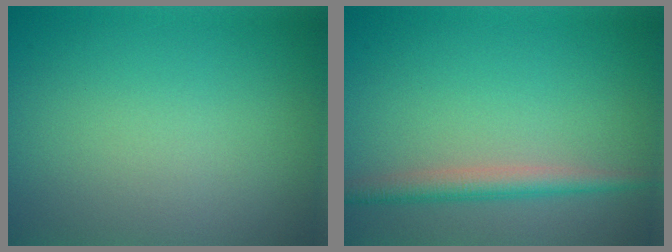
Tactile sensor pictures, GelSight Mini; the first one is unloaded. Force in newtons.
{"total": 2.6, "press": 2.6, "slide": 0.1}